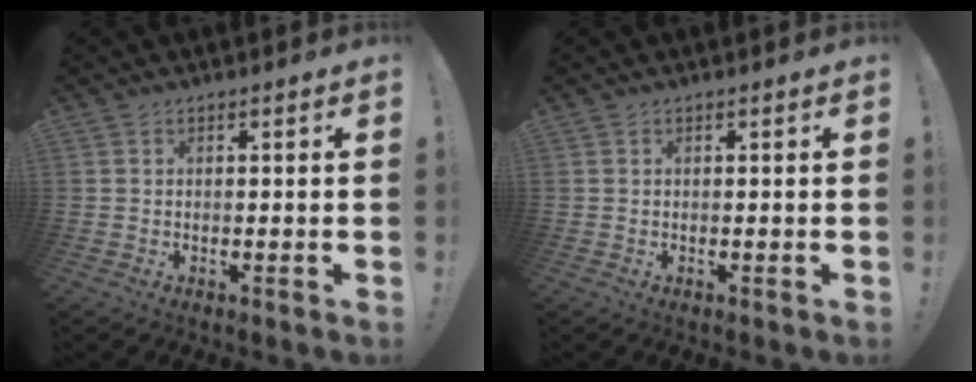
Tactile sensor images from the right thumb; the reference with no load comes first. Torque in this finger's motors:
{"motor_torque": [0.01, 0.02, 0.00, 0.00, 0.00]}